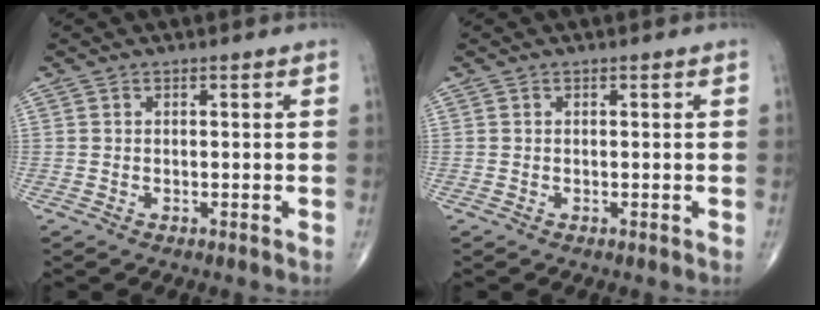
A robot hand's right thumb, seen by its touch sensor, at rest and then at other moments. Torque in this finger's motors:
{"motor_torque": [-0.18, 0.11, -0.13, -0.03, 0.01]}